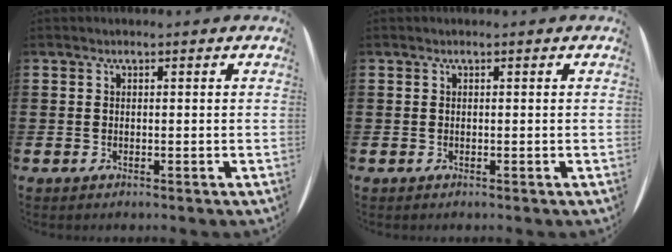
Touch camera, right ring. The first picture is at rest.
{"total": 0.0}